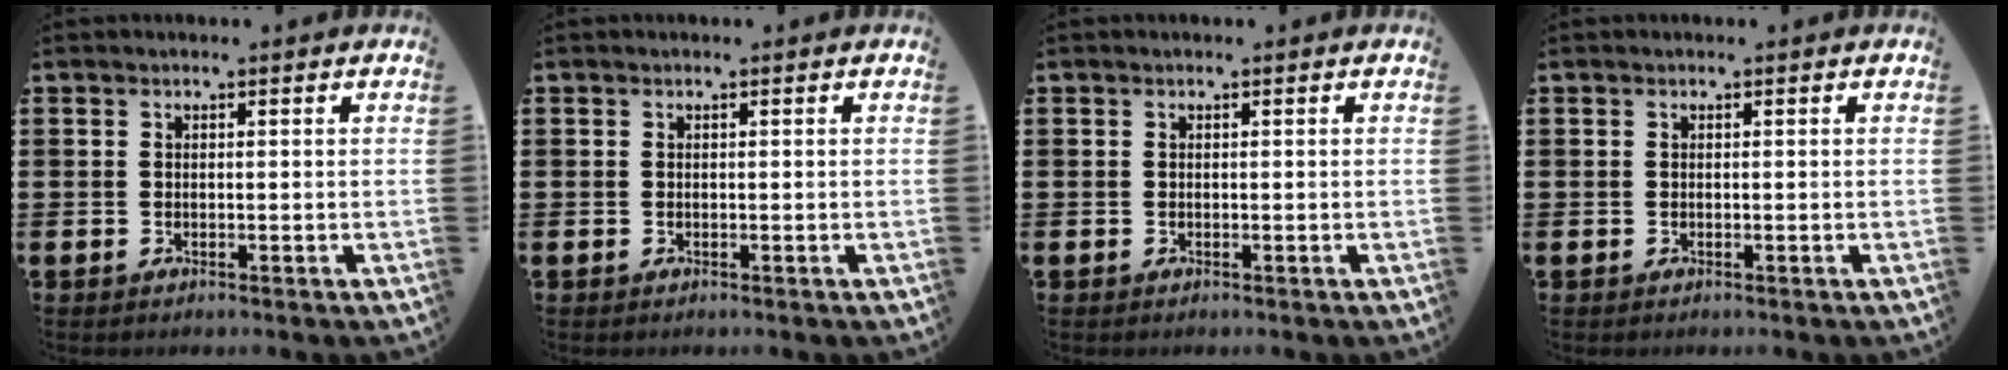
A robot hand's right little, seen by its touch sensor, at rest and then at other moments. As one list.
[{"total": 0.0}, {"total": 0.0}, {"total": 0.0}]